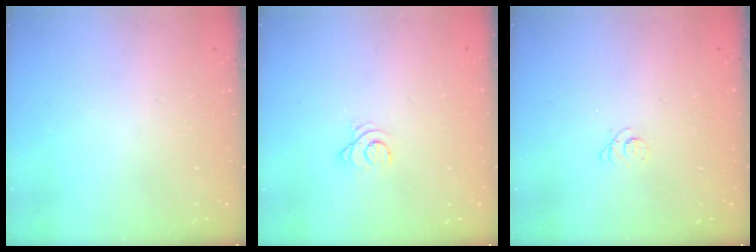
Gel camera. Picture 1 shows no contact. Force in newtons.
{"total": 2.8, "press": 2.8, "slide": 0.3}
{"total": 2.4, "press": 2.4, "slide": 0.3}